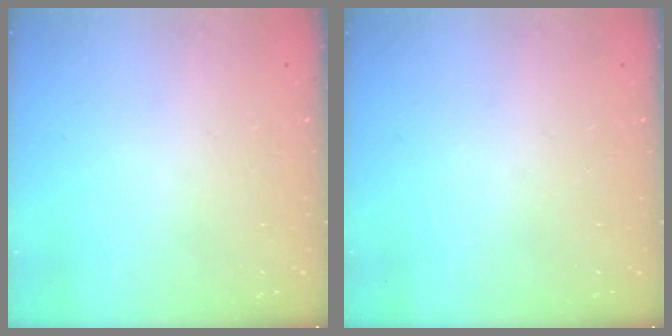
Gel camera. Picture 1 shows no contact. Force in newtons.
{"total": 0.0}